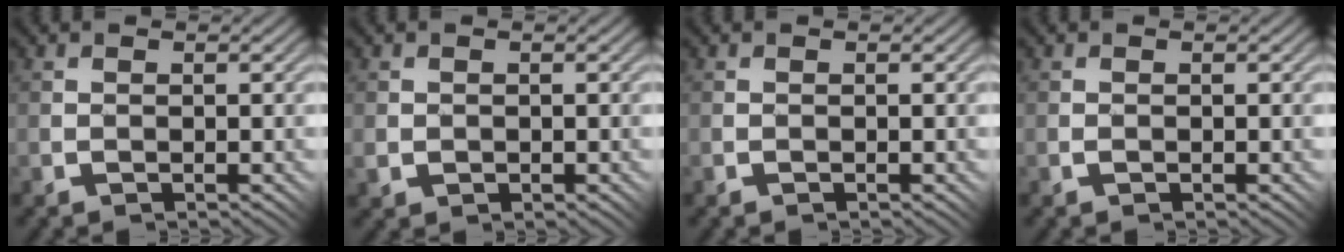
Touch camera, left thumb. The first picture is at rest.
{"total": 1.3, "force": [0.2, 1.2, 0.4], "torque": [-0.003, -0.001, 0.007]}
{"total": 0.0}
{"total": 0.0}